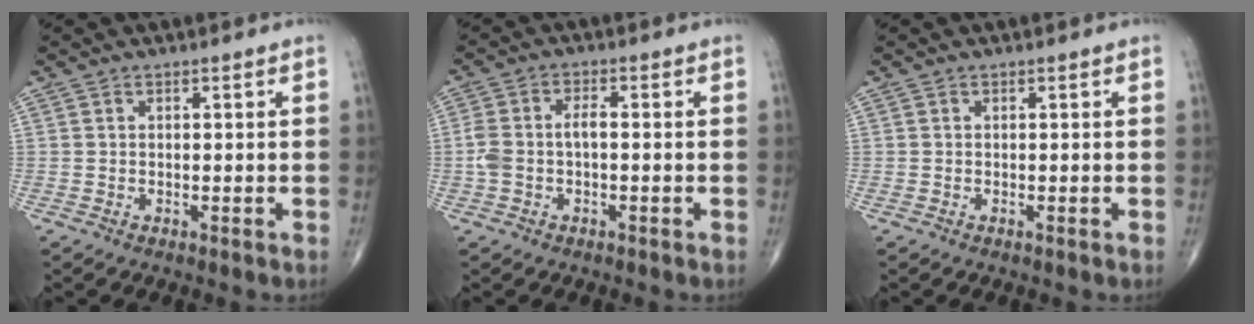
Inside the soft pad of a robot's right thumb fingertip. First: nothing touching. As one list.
[{"total": 4.9, "force": [-0.7, 2.6, 4.1], "torque": [-0.102, 0.021, -0.014]}, {"total": 0.0}]